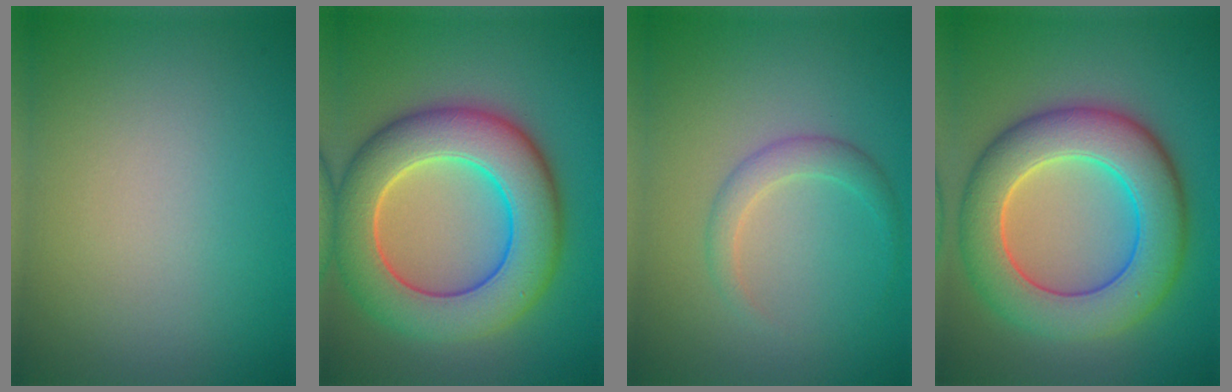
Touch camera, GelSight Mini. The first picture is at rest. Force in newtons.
{"total": 10.3, "press": 10.3, "slide": 0.9}
{"total": 2.0, "press": 2.0, "slide": 0.2}
{"total": 9.4, "press": 9.4, "slide": 0.5}